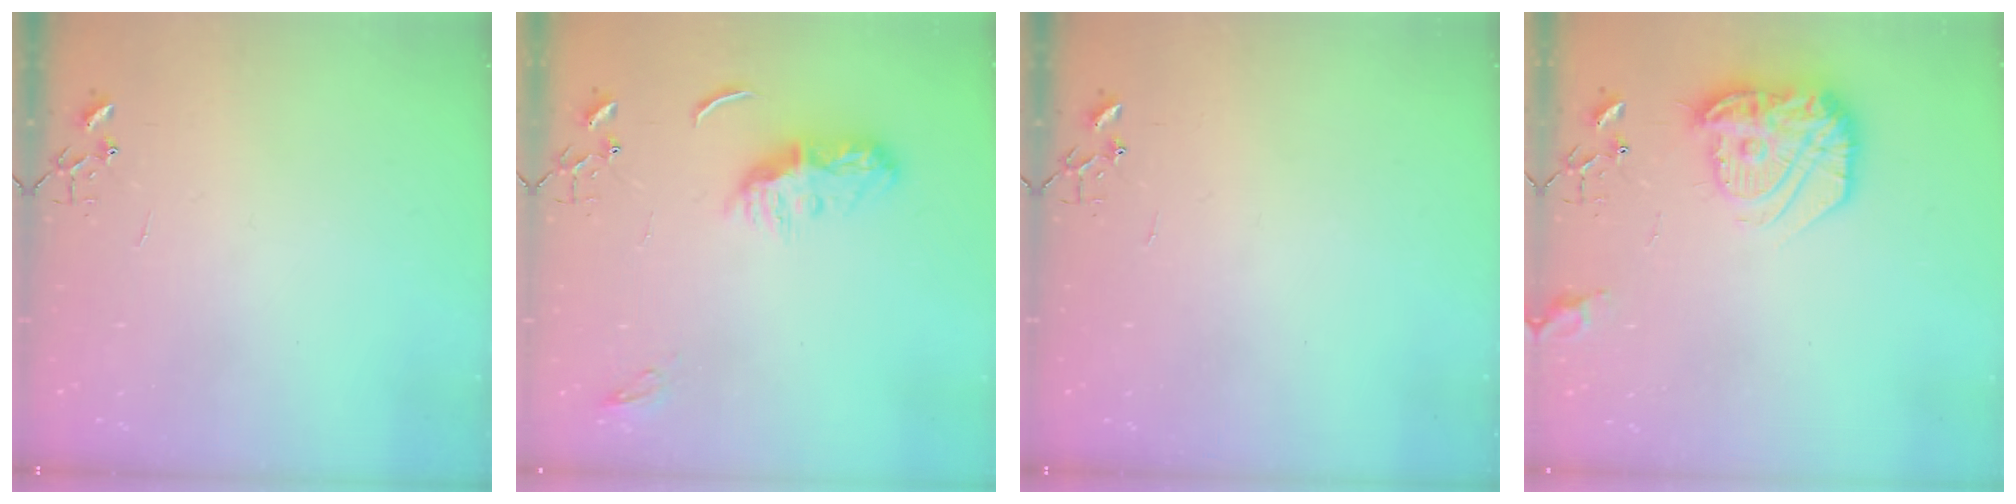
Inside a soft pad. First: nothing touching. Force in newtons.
{"total": 8.6, "press": 8.6, "slide": 0.4}
{"total": 0.0}
{"total": 20.4, "press": 20.4, "slide": 1.6}